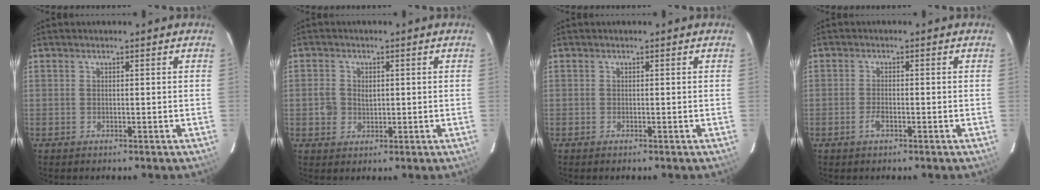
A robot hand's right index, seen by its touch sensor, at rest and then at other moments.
{"total": 2.3, "force": [0.2, 1.7, 1.5], "torque": [-0.028, 0.001, 0.004]}
{"total": 0.0}
{"total": 2.2, "force": [-1.2, 0.9, 1.6], "torque": [-0.037, 0.000, -0.023]}